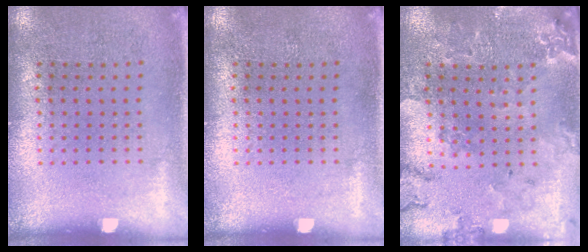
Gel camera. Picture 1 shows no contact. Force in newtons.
{"total": 0.0}
{"total": 0.5, "press": 0.5, "slide": 0.2}